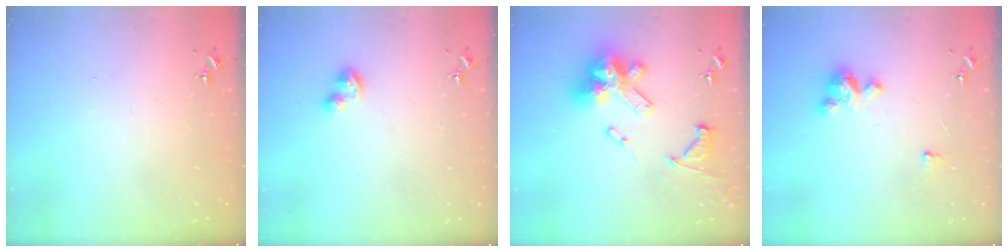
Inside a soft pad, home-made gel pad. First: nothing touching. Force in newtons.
{"total": 6.0, "press": 6.0, "slide": 0.4}
{"total": 20.0, "press": 19.9, "slide": 2.2}
{"total": 6.7, "press": 6.7, "slide": 0.4}